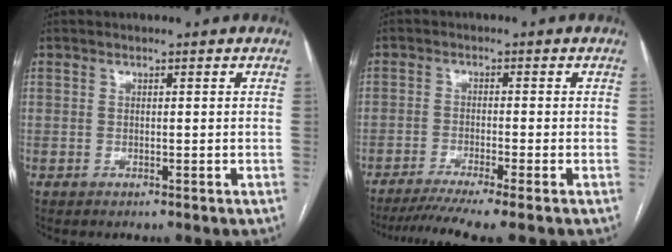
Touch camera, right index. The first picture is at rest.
{"total": 8.4, "force": [-6.7, -1.1, 4.8], "torque": [-0.068, -0.018, -0.106]}